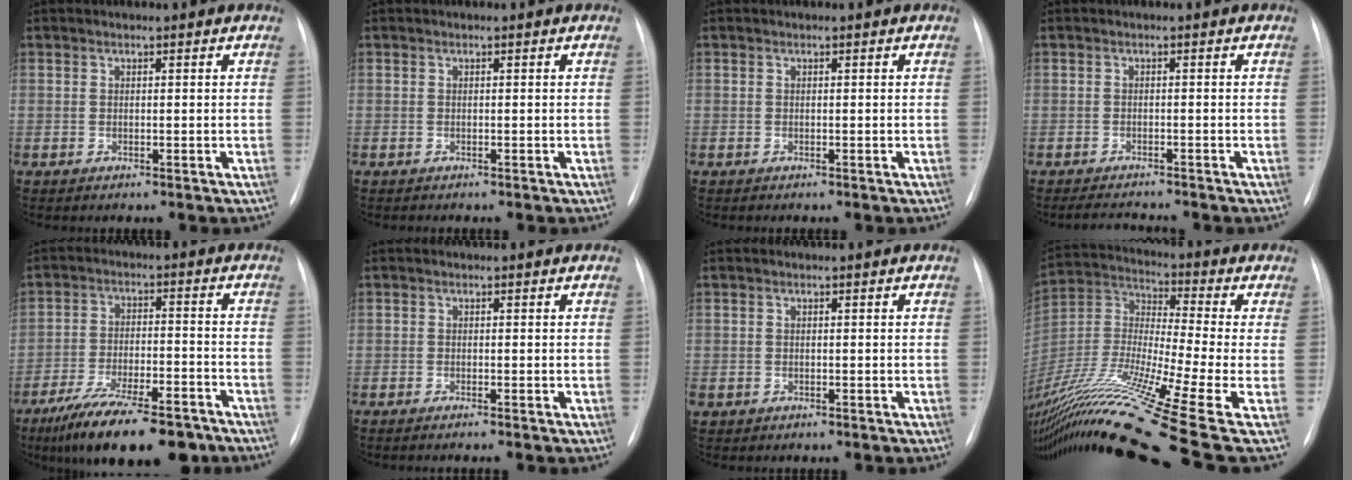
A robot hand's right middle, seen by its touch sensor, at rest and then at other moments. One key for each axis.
{"total": 0.0}
{"total": 0.0}
{"total": 3.1, "fx": -3.1, "fy": -0.1, "fz": 0.6, "tx": -0.014, "ty": -0.014, "tz": -0.048}
{"total": 17.1, "fx": -13.0, "fy": 4.5, "fz": 10.2, "tx": -0.148, "ty": -0.010, "tz": -0.206}
{"total": 1.2, "fx": -0.9, "fy": -0.3, "fz": 0.7, "tx": -0.009, "ty": 0.001, "tz": -0.015}
{"total": 0.6, "fx": -0.2, "fy": 0.5, "fz": 0.2, "tx": -0.005, "ty": 0.004, "tz": 0.001}
{"total": 24.7, "fx": -16.4, "fy": -0.6, "fz": 18.5, "tx": -0.374, "ty": -0.033, "tz": -0.304}